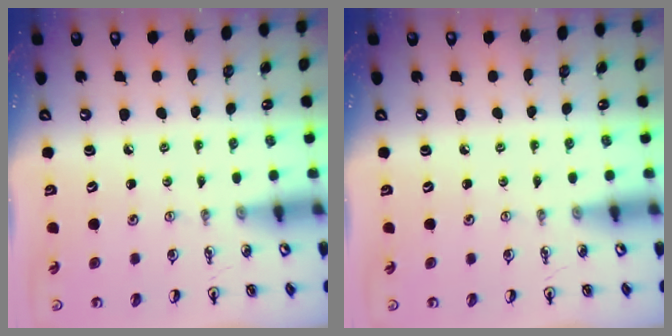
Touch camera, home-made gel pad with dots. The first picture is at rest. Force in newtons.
{"total": 0.0}